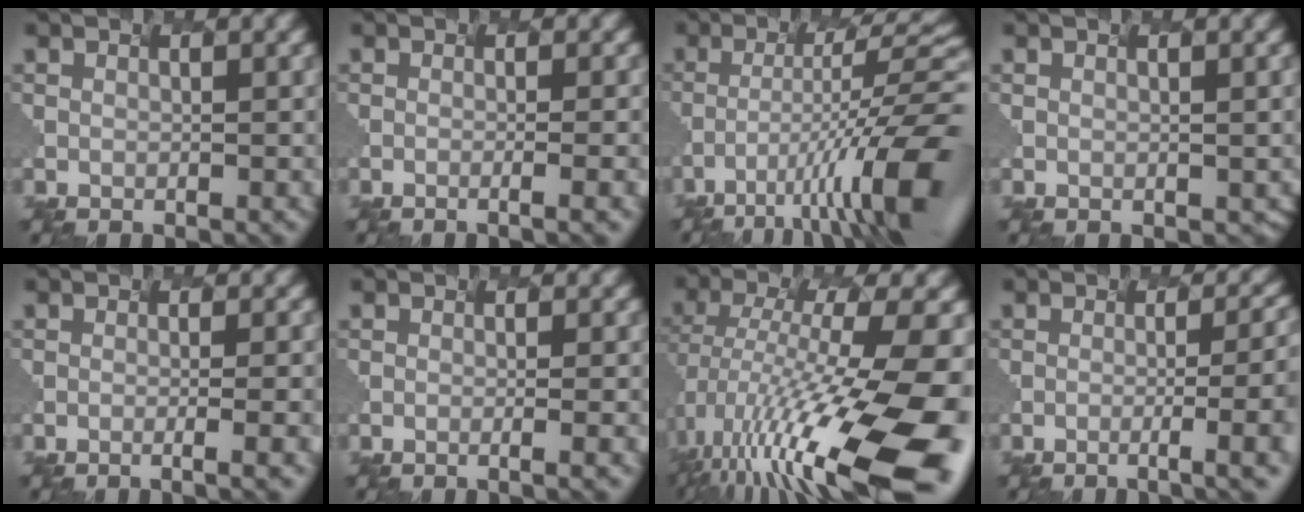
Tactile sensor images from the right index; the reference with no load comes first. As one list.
[{"total": 2.6, "force": [-0.9, 0.8, 2.4], "torque": [-0.013, 0.006, -0.014]}, {"total": 11.3, "force": [-5.9, 1.6, 9.5], "torque": [-0.165, 0.004, -0.071]}, {"total": 0.6, "force": [0.0, 0.3, 0.5], "torque": [-0.003, 0.008, 0.021]}, {"total": 3.7, "force": [-1.3, 1.0, 3.3], "torque": [-0.025, 0.003, -0.008]}, {"total": 2.2, "force": [-0.7, 0.7, 2.0], "torque": [-0.009, 0.008, -0.015]}, {"total": 15.0, "force": [-5.8, 4.3, 13.1], "torque": [-0.247, -0.006, -0.078]}, {"total": 5.9, "force": [-1.0, 1.8, 5.6], "torque": [-0.068, 0.003, 0.002]}]